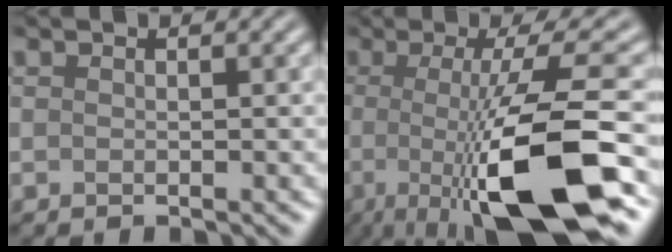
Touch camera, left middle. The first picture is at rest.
{"total": 12.0, "force": [-2.5, 2.7, 11.4], "torque": [-0.152, -0.002, -0.054]}